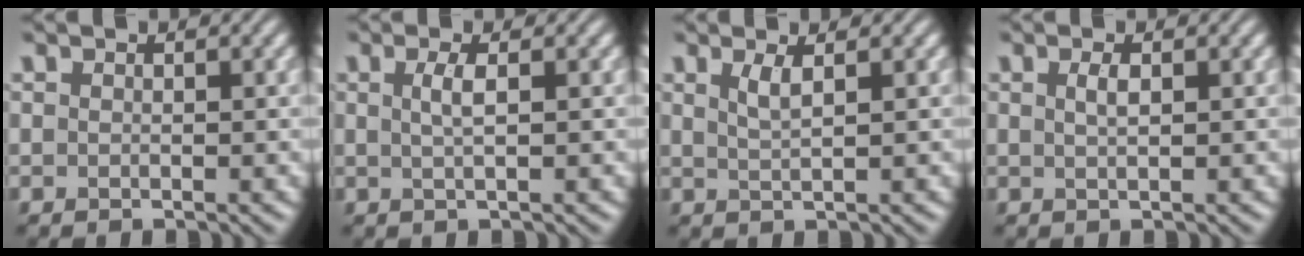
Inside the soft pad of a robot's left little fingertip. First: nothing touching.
{"total": 1.8, "force": [0.3, 0.5, 1.7], "torque": [-0.032, 0.003, 0.004]}
{"total": 1.7, "force": [0.8, 0.5, 1.4], "torque": [-0.026, 0.000, 0.013]}
{"total": 1.2, "force": [0.4, 0.3, 1.0], "torque": [-0.022, 0.003, 0.007]}